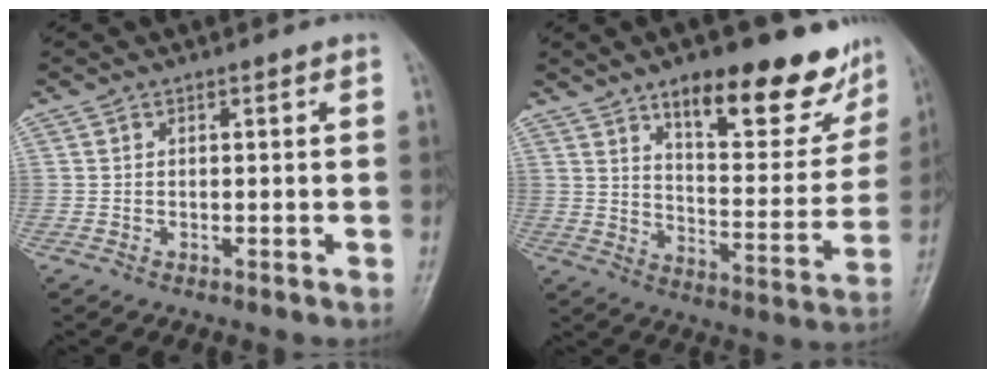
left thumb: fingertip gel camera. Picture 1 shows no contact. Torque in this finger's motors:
{"motor_torque": [0.57, 0.53, 1.44, -1.33, 0.11]}